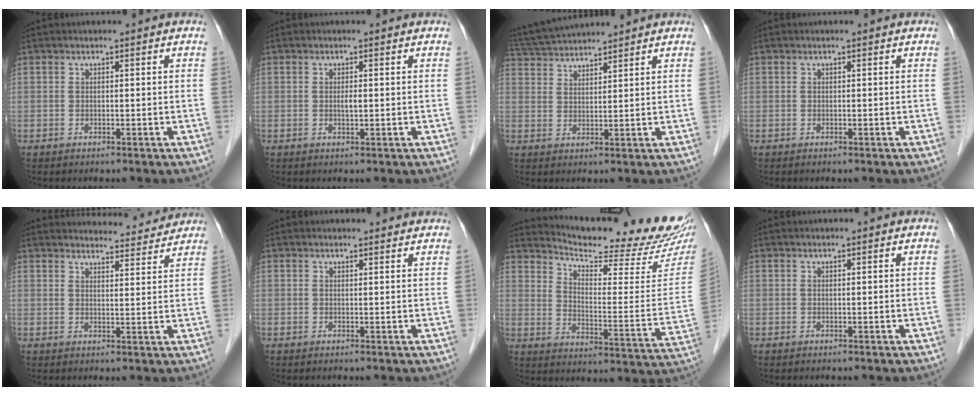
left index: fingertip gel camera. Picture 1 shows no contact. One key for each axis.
{"total": 0.9, "fx": 0.0, "fy": 0.2, "fz": 0.9, "tx": -0.015, "ty": -0.003, "tz": 0.000}
{"total": 8.1, "fx": 7.8, "fy": 0.3, "fz": 2.2, "tx": -0.049, "ty": 0.033, "tz": 0.138}
{"total": 0.0}
{"total": 8.1, "fx": 8.0, "fy": 0.9, "fz": 0.5, "tx": 0.000, "ty": 0.000, "tz": 0.089}
{"total": 2.3, "fx": 2.2, "fy": 0.5, "fz": 0.2, "tx": -0.010, "ty": 0.004, "tz": 0.022}
{"total": 21.2, "fx": 20.0, "fy": 0.8, "fz": 7.0, "tx": -0.111, "ty": -0.093, "tz": 0.259}
{"total": 0.0}